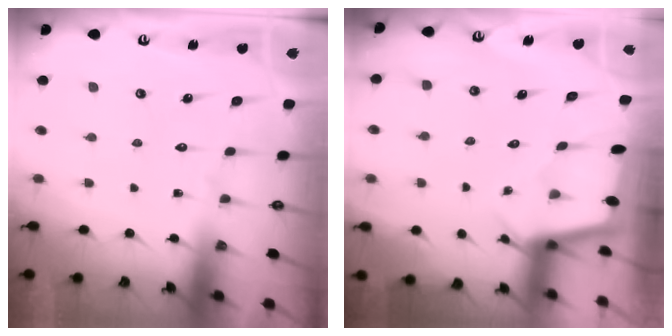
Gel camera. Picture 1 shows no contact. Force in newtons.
{"total": 2.3, "press": 2.3, "slide": 0.3}